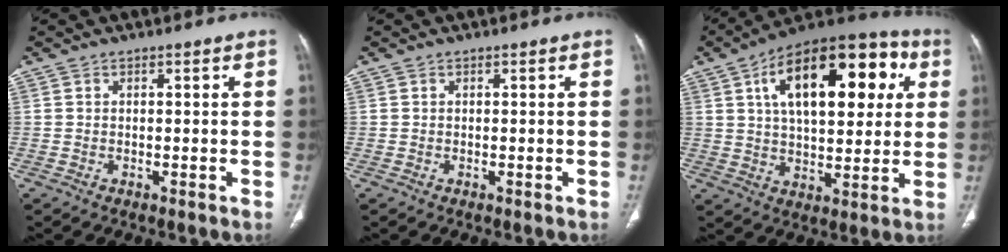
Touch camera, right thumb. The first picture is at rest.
{"total": 0.0}
{"total": 24.4, "force": [7.4, 12.1, 19.8], "torque": [-0.271, 0.015, 0.108]}